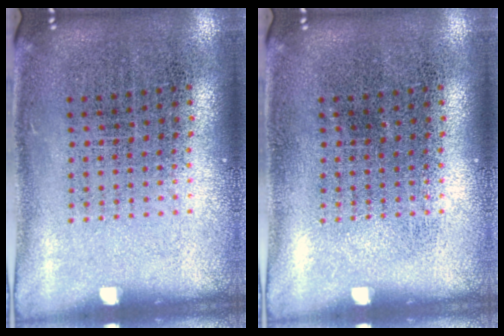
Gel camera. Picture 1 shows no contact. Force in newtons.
{"total": 0.0}